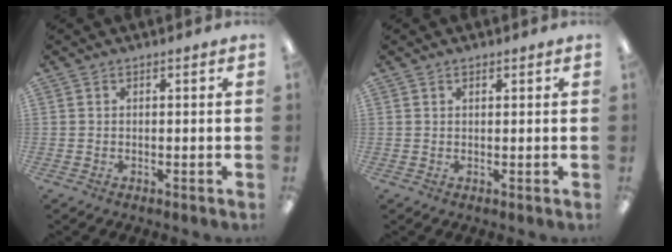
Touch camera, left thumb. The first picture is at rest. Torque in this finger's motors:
{"motor_torque": [0.10, -0.05, 0.03, -0.08, 0.01]}